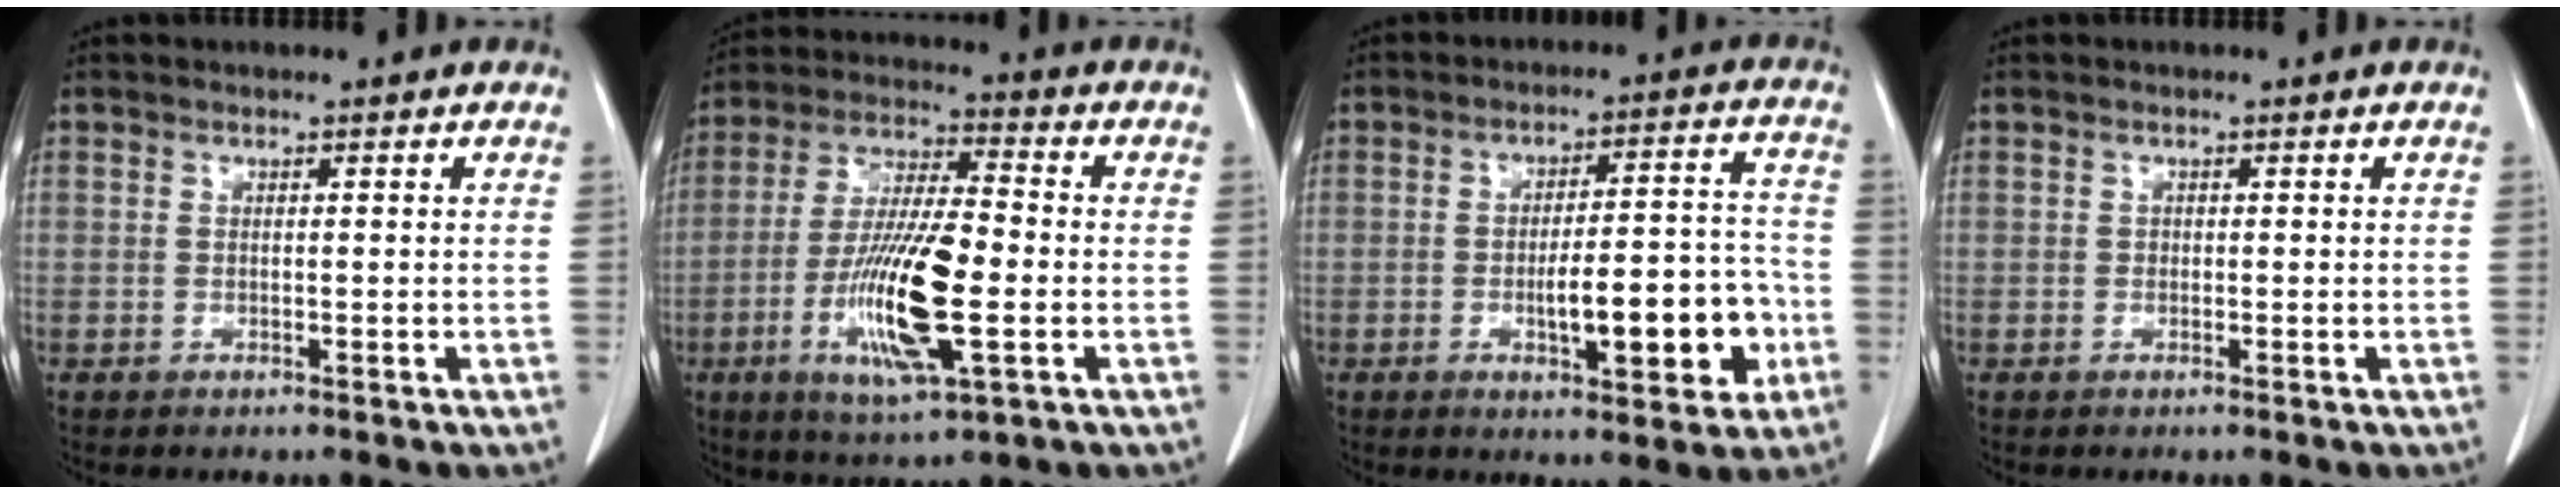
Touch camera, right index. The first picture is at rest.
{"total": 15.1, "force": [-3.8, 2.5, 14.4], "torque": [-0.284, -0.014, -0.068]}
{"total": 11.6, "force": [-3.4, 3.1, 10.7], "torque": [-0.154, 0.020, -0.043]}
{"total": 0.0}